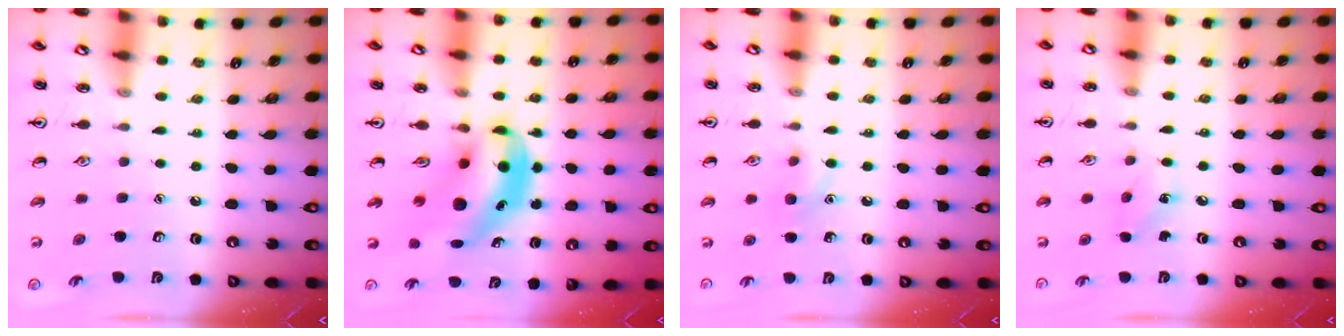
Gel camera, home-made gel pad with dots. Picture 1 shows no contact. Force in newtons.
{"total": 7.7, "press": 7.6, "slide": 1.4}
{"total": 6.8, "press": 6.6, "slide": 1.5}
{"total": 5.9, "press": 5.7, "slide": 1.3}